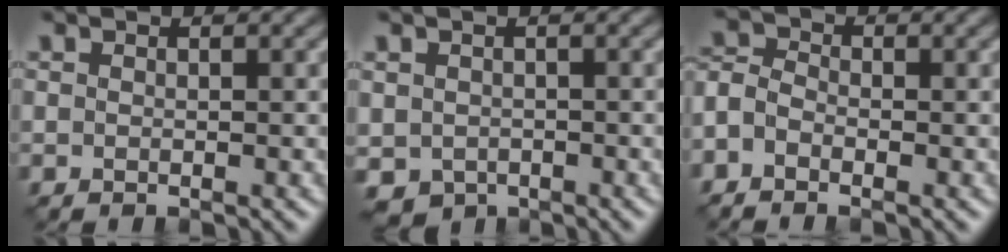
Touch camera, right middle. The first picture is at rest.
{"total": 2.9, "force": [-1.3, 2.3, 1.3], "torque": [-0.035, -0.007, -0.026]}
{"total": 2.6, "force": [-1.3, 1.7, 1.4], "torque": [-0.037, 0.006, -0.041]}